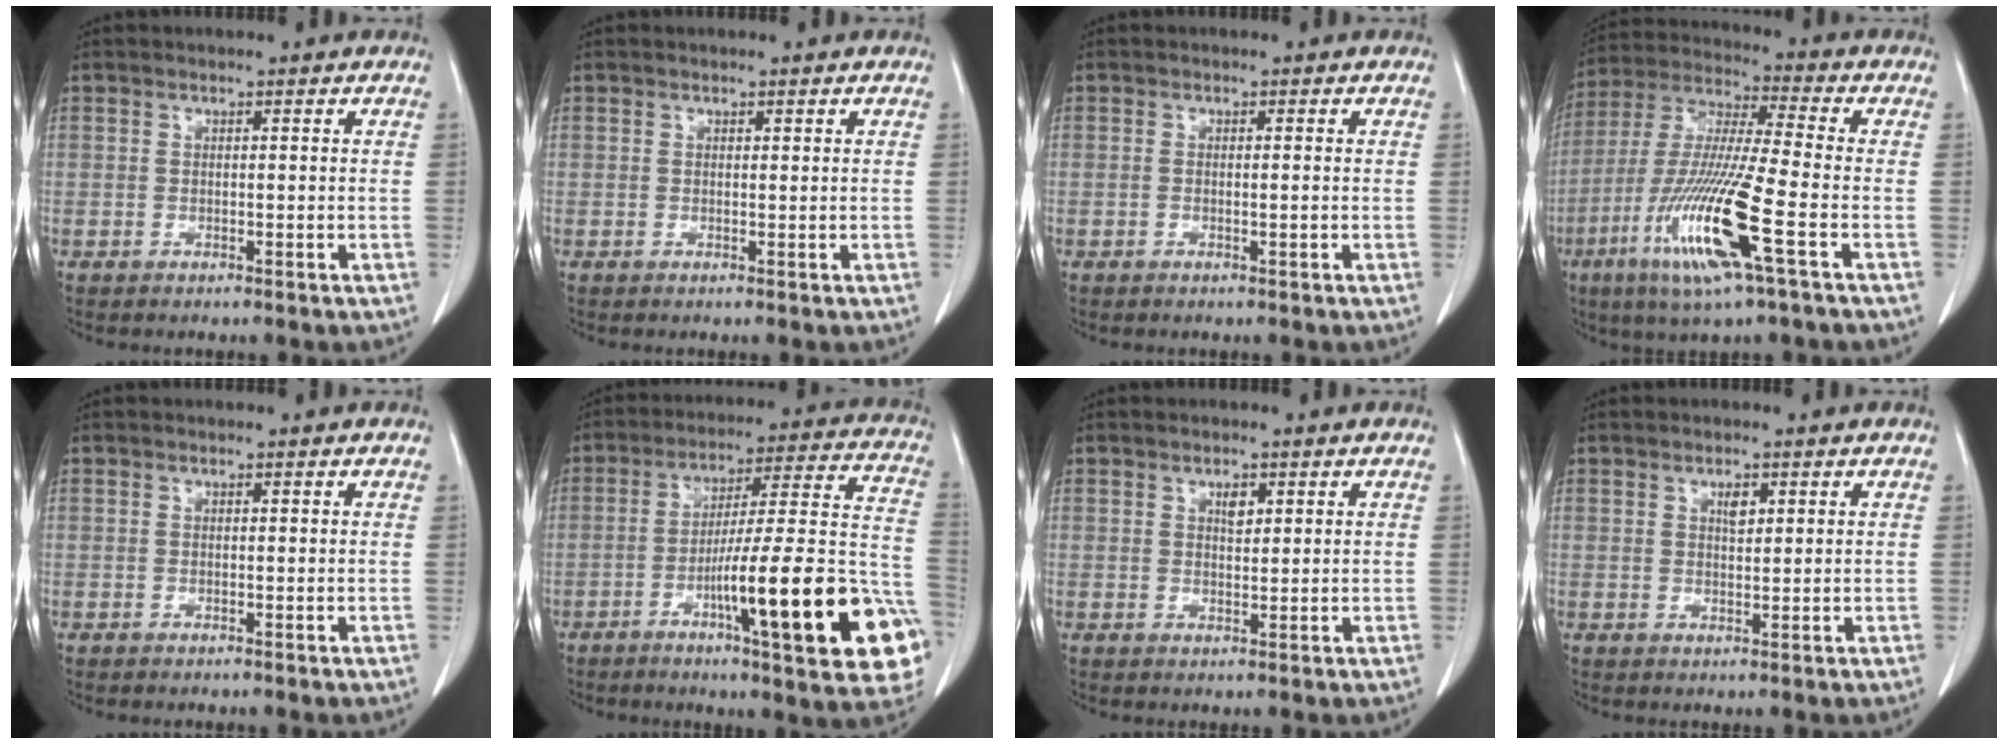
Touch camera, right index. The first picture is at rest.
{"total": 0.0}
{"total": 0.6, "force": [-0.1, 0.0, 0.6], "torque": [-0.012, 0.001, 0.001]}
{"total": 16.3, "force": [-6.3, 0.1, 15.1], "torque": [-0.316, -0.022, -0.120]}
{"total": 0.0}
{"total": 24.4, "force": [-8.7, 2.1, 22.7], "torque": [-0.234, 0.009, -0.119]}
{"total": 1.9, "force": [0.9, 0.9, 1.4], "torque": [-0.023, -0.002, 0.016]}
{"total": 1.9, "force": [0.9, 0.8, 1.5], "torque": [-0.024, -0.002, 0.016]}